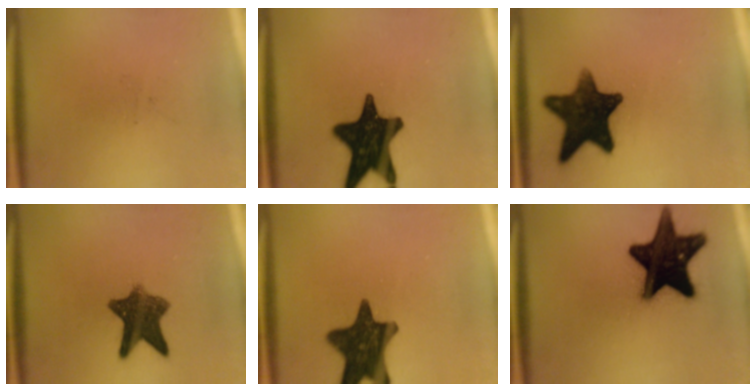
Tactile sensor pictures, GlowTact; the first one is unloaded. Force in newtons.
{"total": 17.9}
{"total": 14.2}
{"total": 9.2}
{"total": 14.7}
{"total": 18.8}